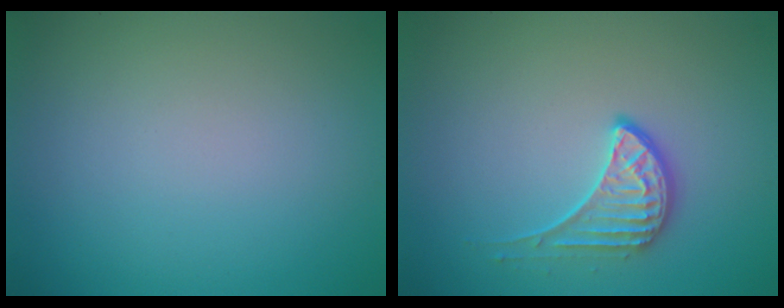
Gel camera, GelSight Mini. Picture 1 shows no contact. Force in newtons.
{"total": 2.3, "press": 1.7, "slide": 1.5}